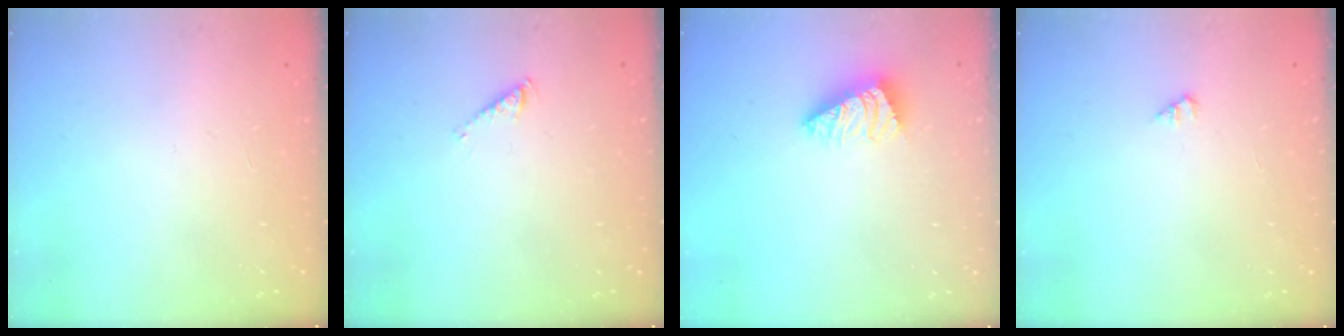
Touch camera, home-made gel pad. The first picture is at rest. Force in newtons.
{"total": 2.9, "press": 2.9, "slide": 0.5}
{"total": 2.1, "press": 2.1, "slide": 0.5}
{"total": 1.4, "press": 1.3, "slide": 0.1}